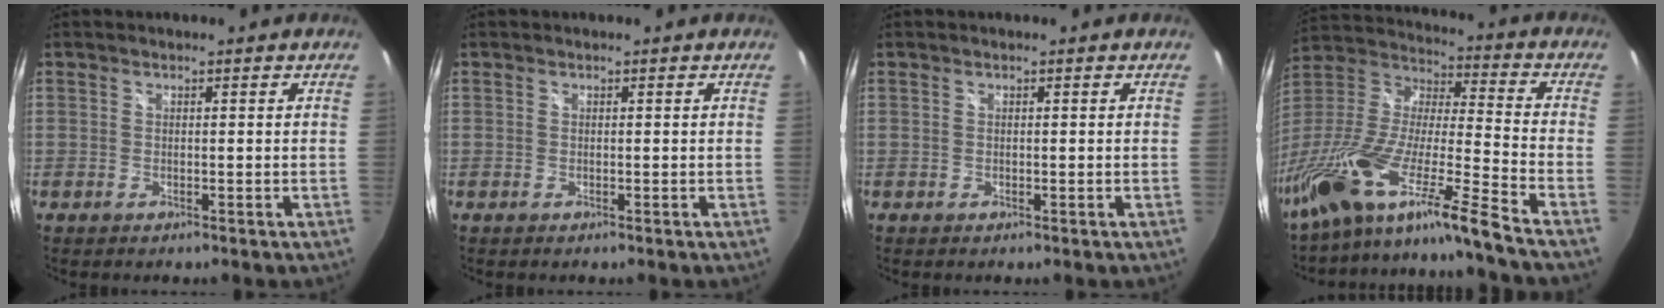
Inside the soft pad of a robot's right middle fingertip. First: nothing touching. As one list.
[{"total": 0.0}, {"total": 0.0}, {"total": 22.9, "force": [-16.8, -0.6, 15.5], "torque": [-0.259, -0.057, -0.306]}]